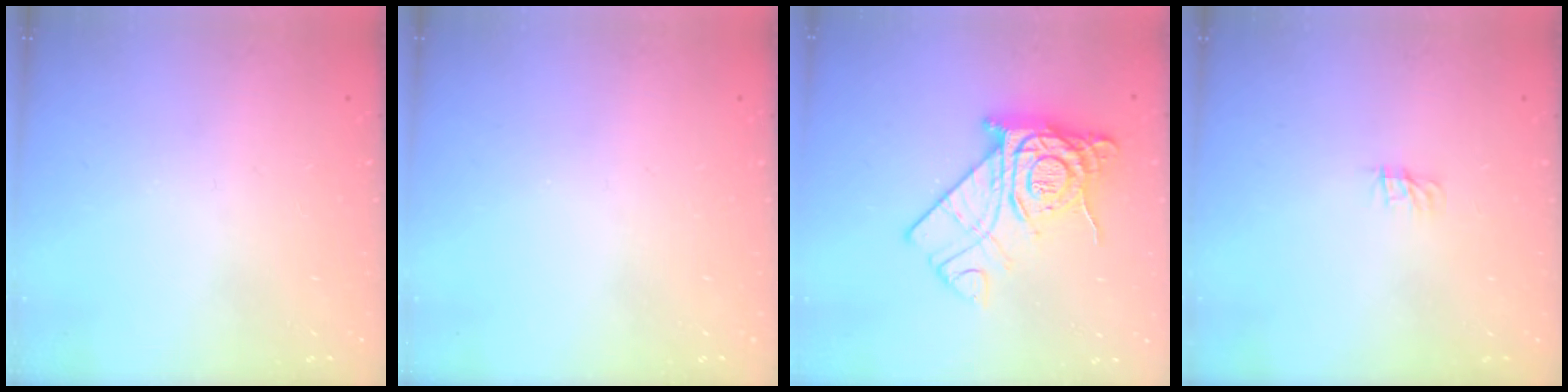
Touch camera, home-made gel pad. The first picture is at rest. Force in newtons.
{"total": 0.0}
{"total": 18.3, "press": 18.2, "slide": 1.7}
{"total": 0.0}